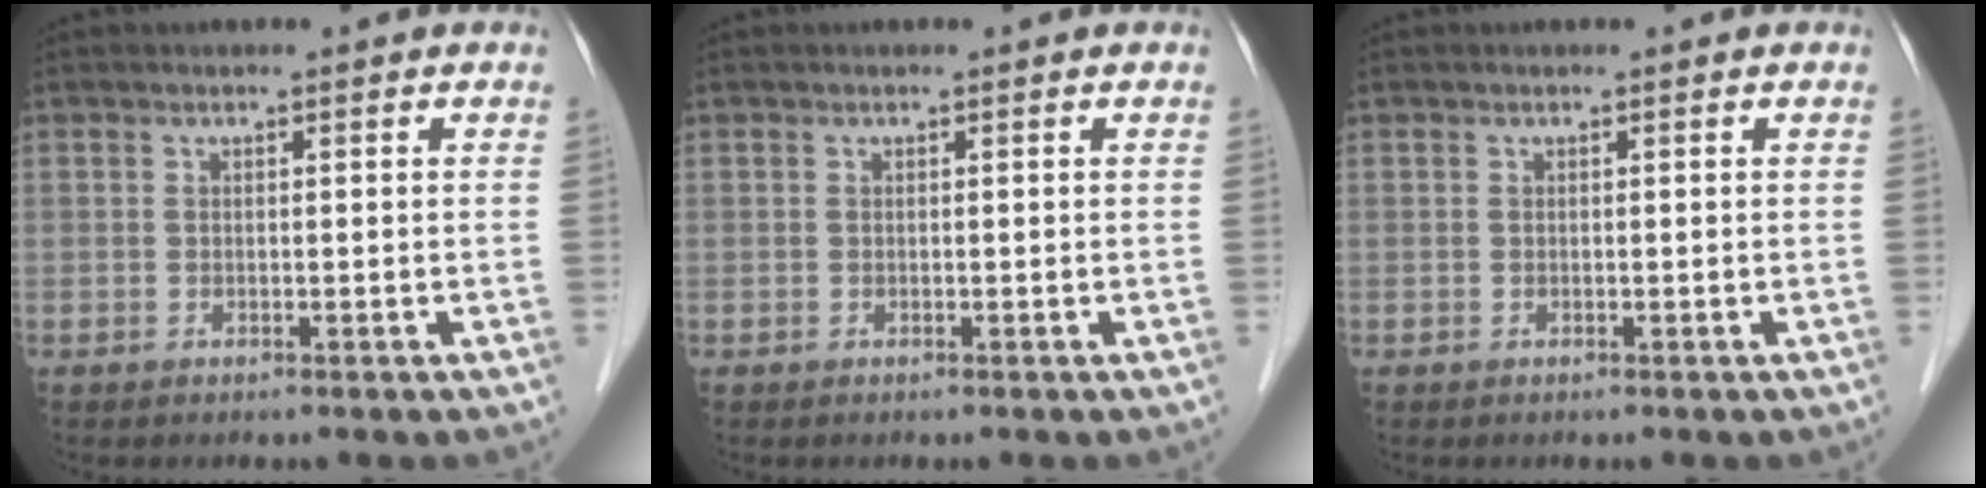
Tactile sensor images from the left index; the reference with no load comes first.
{"total": 0.0}
{"total": 0.0}